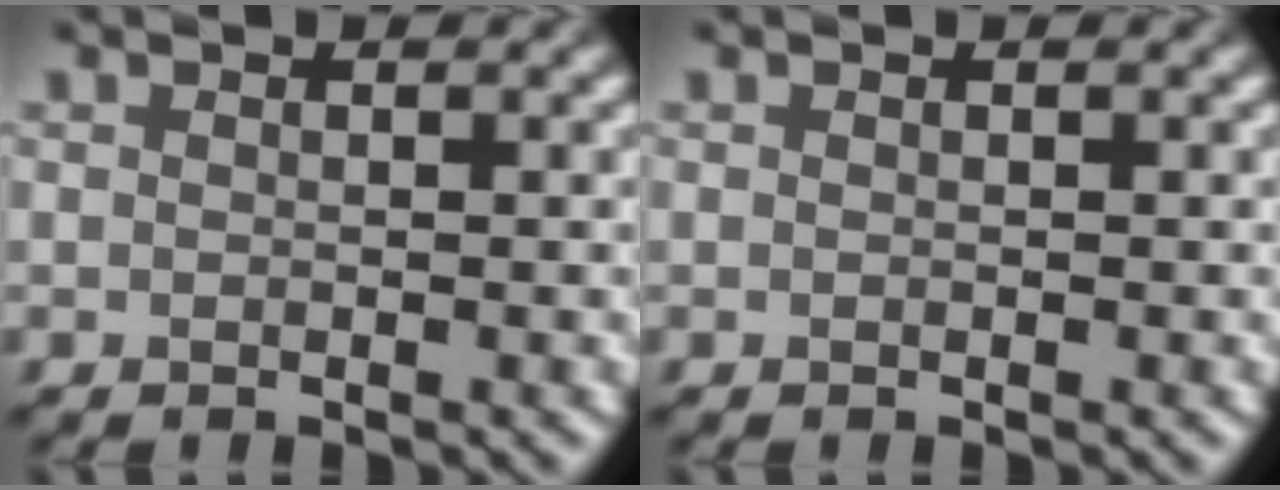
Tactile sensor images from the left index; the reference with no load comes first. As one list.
[{"total": 0.0}]